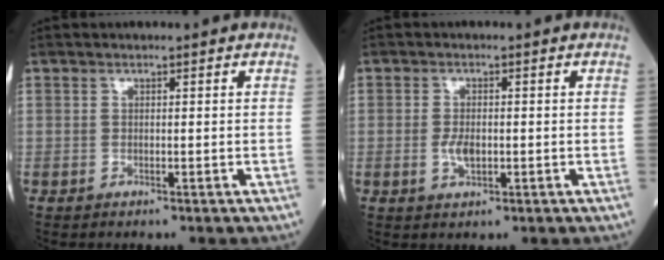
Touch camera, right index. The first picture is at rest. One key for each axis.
{"total": 2.8, "fx": -0.5, "fy": 1.2, "fz": 2.4, "tx": -0.054, "ty": -0.002, "tz": -0.008}